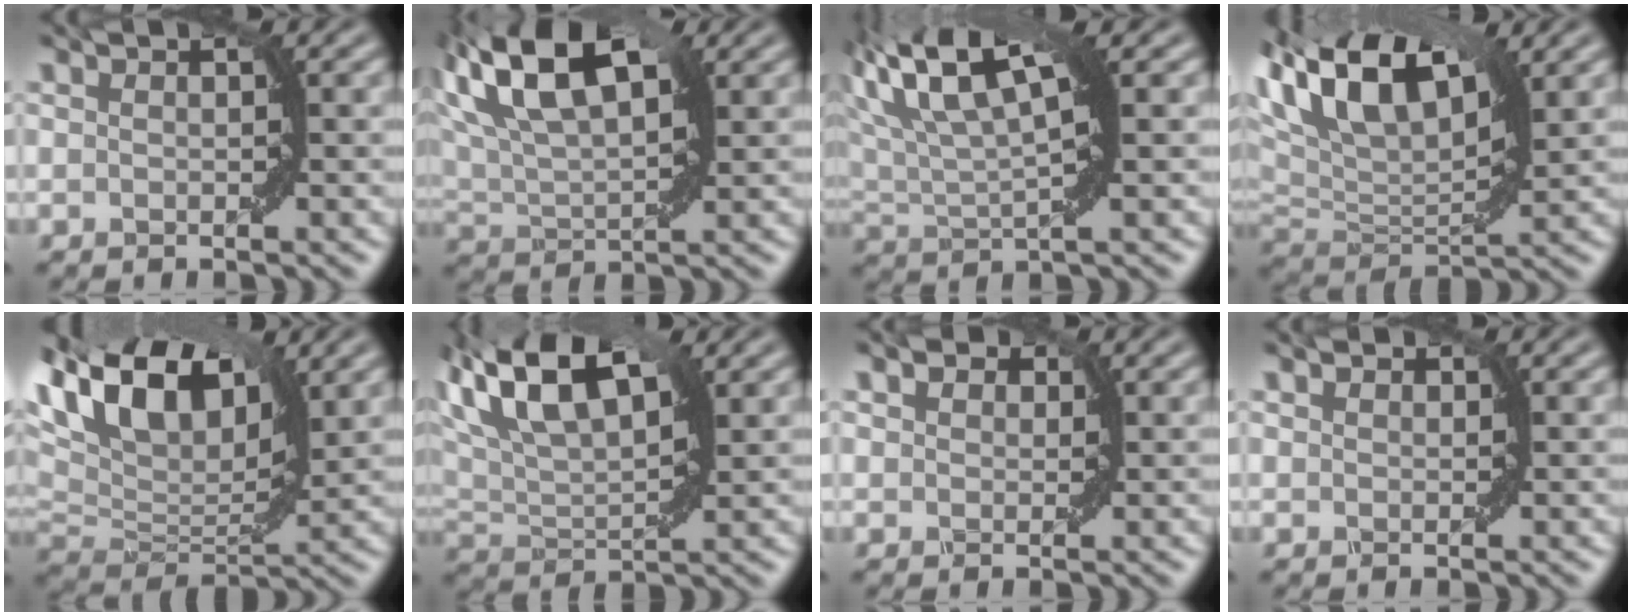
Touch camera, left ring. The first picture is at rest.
{"total": 12.3, "force": [5.7, 5.7, 9.3], "torque": [-0.168, 0.035, 0.083]}
{"total": 7.8, "force": [3.8, 2.5, 6.3], "torque": [-0.124, 0.014, 0.066]}
{"total": 11.1, "force": [5.8, 5.1, 8.0], "torque": [-0.161, 0.025, 0.102]}
{"total": 13.3, "force": [7.3, 6.3, 9.1], "torque": [-0.175, 0.037, 0.119]}
{"total": 10.1, "force": [5.2, 4.5, 7.4], "torque": [-0.146, 0.028, 0.089]}
{"total": 1.8, "force": [1.3, 1.1, 0.7], "torque": [-0.012, 0.002, 0.018]}
{"total": 0.8, "force": [0.7, 0.4, 0.1], "torque": [0.001, -0.001, 0.011]}